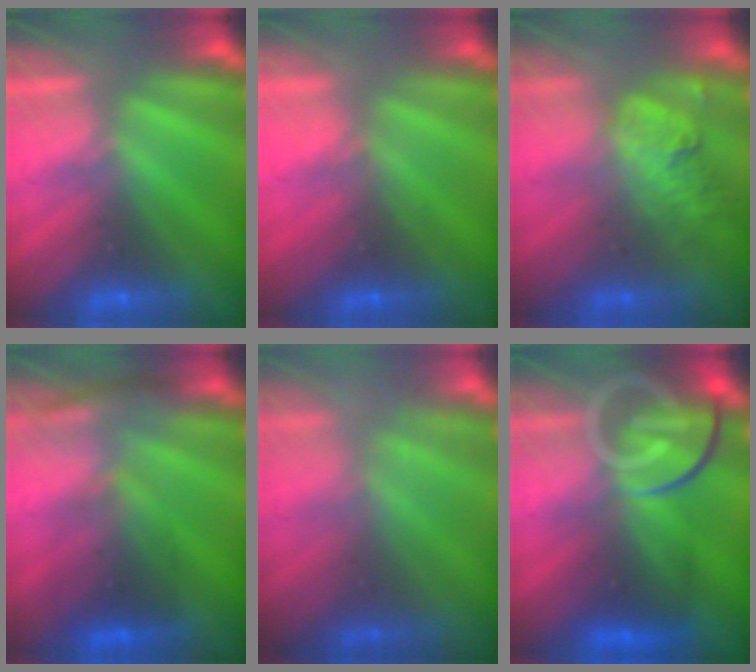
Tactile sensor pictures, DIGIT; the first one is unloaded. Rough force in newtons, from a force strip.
{"total": 4.7}
{"total": 2.2}
{"total": 2.7}
{"total": 2.4}
{"total": 9.4}